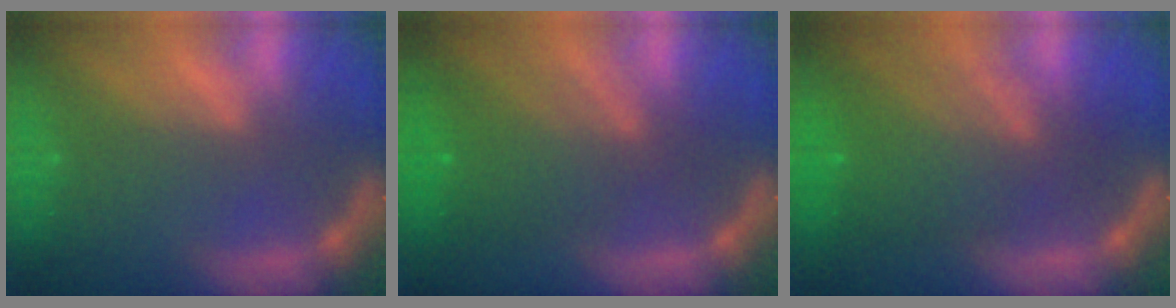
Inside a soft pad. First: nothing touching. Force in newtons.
{"total": 6.0}
{"total": 8.1}